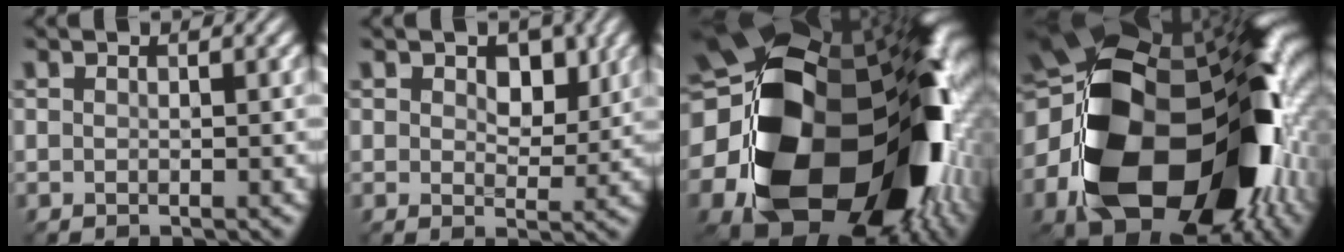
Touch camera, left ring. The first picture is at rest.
{"total": 3.5, "force": [1.2, 2.2, 2.5], "torque": [-0.038, -0.005, 0.013]}
{"total": 24.6, "force": [-2.8, 17.5, 17.0], "torque": [-0.328, -0.064, -0.038]}
{"total": 22.3, "force": [-4.0, 15.1, 15.9], "torque": [-0.349, -0.036, -0.047]}